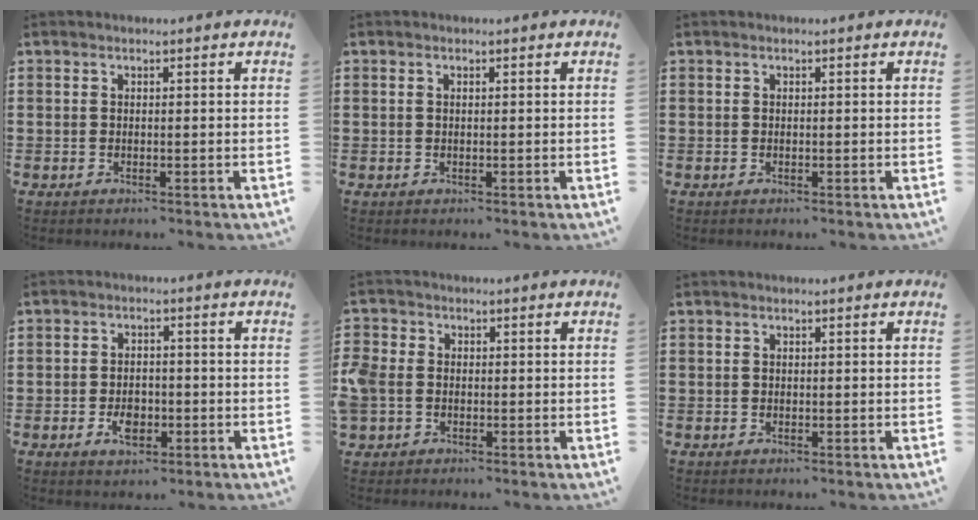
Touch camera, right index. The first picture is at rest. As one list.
[{"total": 0.0}, {"total": 0.0}, {"total": 3.6, "force": [-1.3, 2.3, 2.5], "torque": [-0.039, 0.000, -0.024]}, {"total": 3.0, "force": [-0.8, 2.5, 1.5], "torque": [-0.054, -0.001, -0.024]}, {"total": 0.0}]